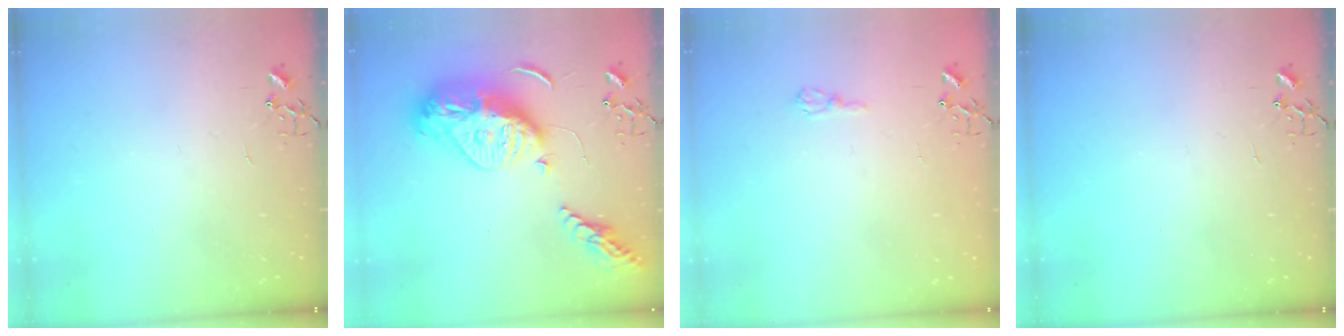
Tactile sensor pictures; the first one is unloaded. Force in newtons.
{"total": 22.4, "press": 22.3, "slide": 1.9}
{"total": 7.4, "press": 7.3, "slide": 0.8}
{"total": 0.0}